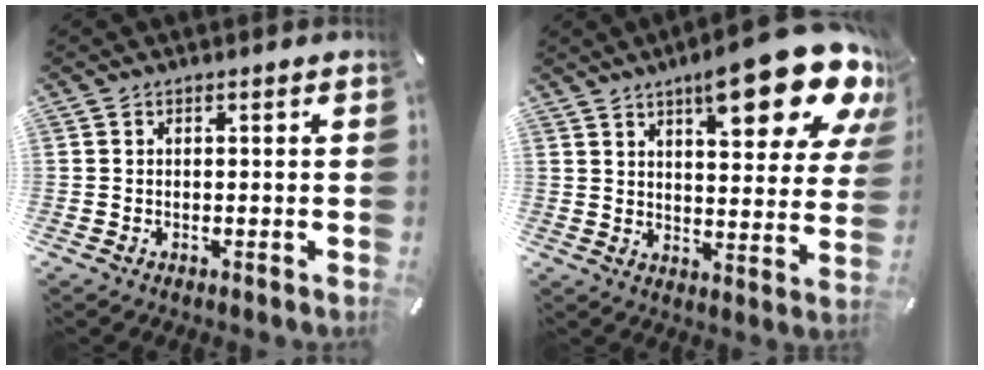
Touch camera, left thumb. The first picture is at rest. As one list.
[{"total": 21.1, "force": [13.2, 7.3, 14.7], "torque": [-0.194, -0.087, 0.210]}]